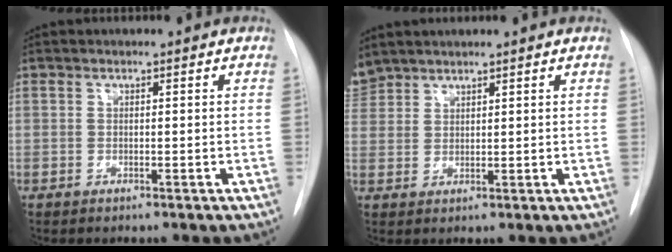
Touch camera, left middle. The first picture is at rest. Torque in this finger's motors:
{"motor_torque": [0.85, -1.16, 0.31, -0.01]}